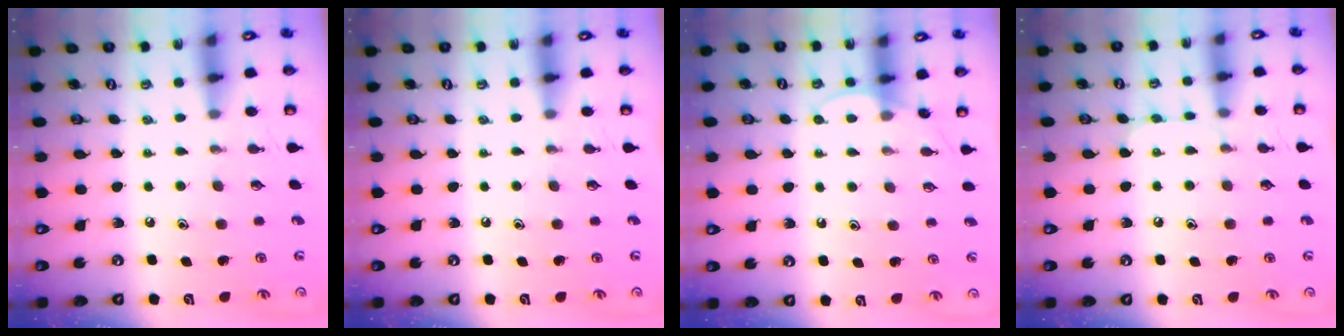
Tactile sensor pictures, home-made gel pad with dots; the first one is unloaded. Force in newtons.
{"total": 0.0}
{"total": 5.4, "press": 5.4, "slide": 0.3}
{"total": 7.8, "press": 7.7, "slide": 0.5}